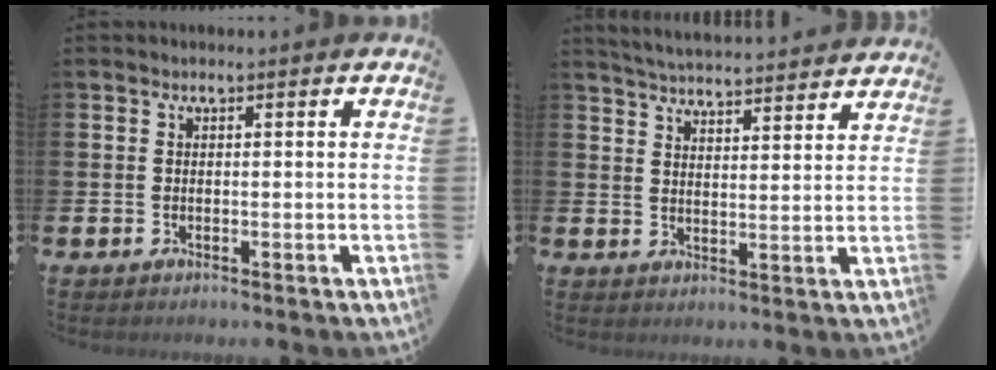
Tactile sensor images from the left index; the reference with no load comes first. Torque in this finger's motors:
{"motor_torque": [0.86, -1.28, 0.31, 0.09]}